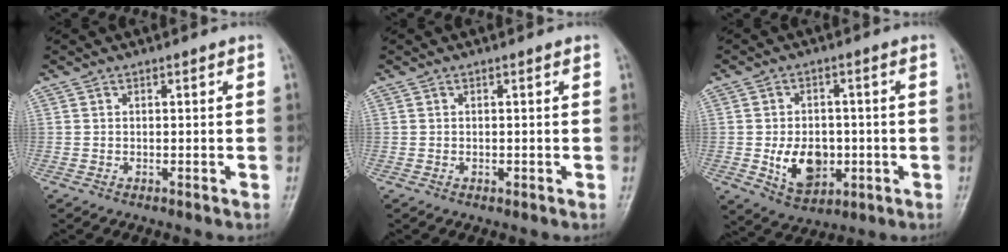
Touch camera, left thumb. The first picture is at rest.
{"total": 0.5, "force": [0.0, 0.3, 0.4], "torque": [-0.004, 0.000, 0.000]}
{"total": 9.3, "force": [-1.6, 6.7, 6.2], "torque": [-0.073, -0.001, -0.015]}